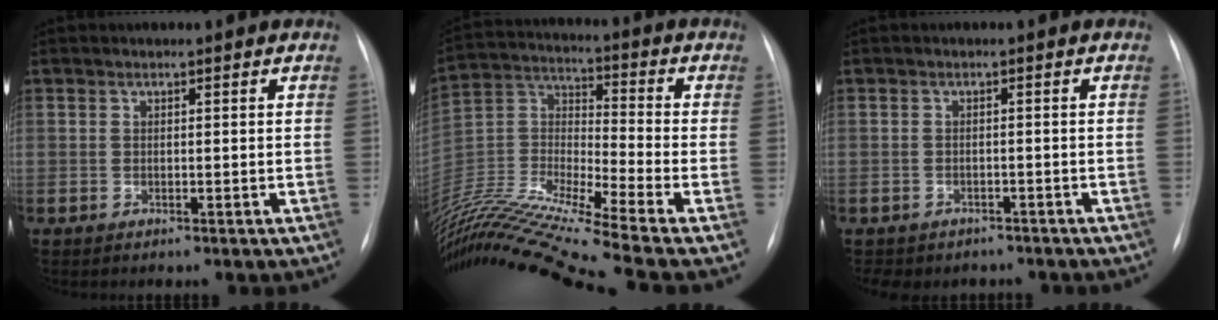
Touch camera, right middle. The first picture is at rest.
{"total": 21.1, "force": [-18.1, -2.5, 10.6], "torque": [-0.229, -0.007, -0.333]}
{"total": 7.2, "force": [-5.8, 4.0, 1.5], "torque": [-0.024, 0.004, -0.066]}